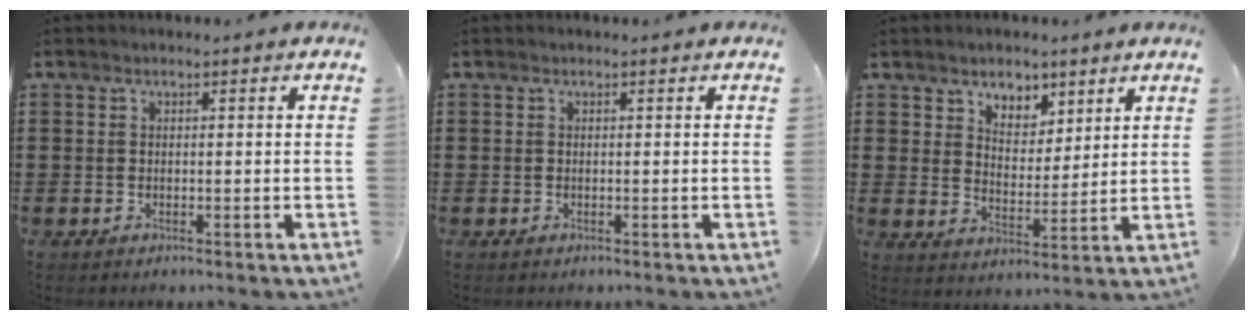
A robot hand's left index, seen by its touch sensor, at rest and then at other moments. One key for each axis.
{"total": 0.0}
{"total": 4.6, "fx": 3.7, "fy": 2.8, "fz": 0.1, "tx": -0.017, "ty": -0.009, "tz": 0.064}